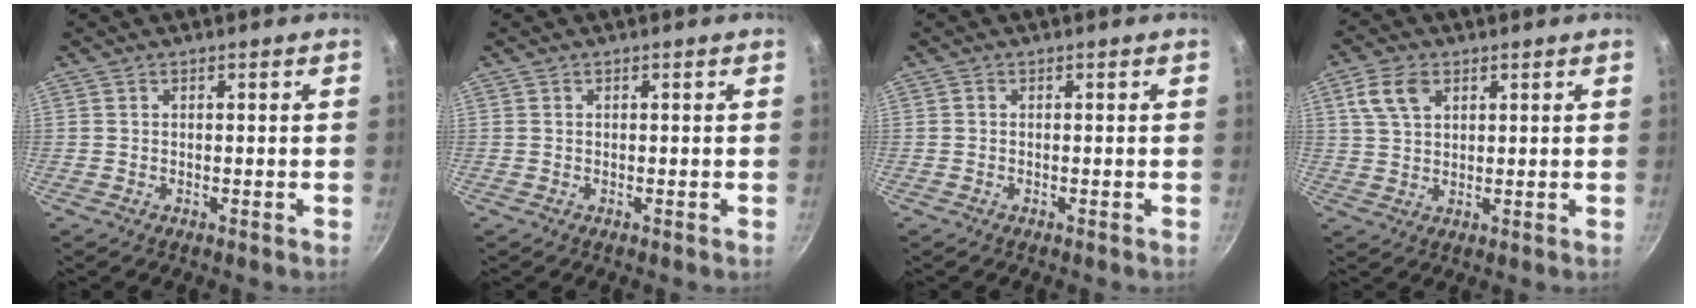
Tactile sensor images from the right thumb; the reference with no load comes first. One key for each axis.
{"total": 0.0}
{"total": 0.0}
{"total": 6.4, "fx": 2.8, "fy": 4.1, "fz": 4.1, "tx": -0.069, "ty": 0.001, "tz": 0.053}